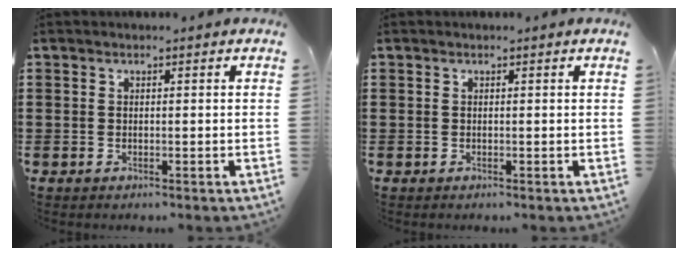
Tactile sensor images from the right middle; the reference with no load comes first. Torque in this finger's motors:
{"motor_torque": [-0.06, -0.01, -0.01, 0.02]}